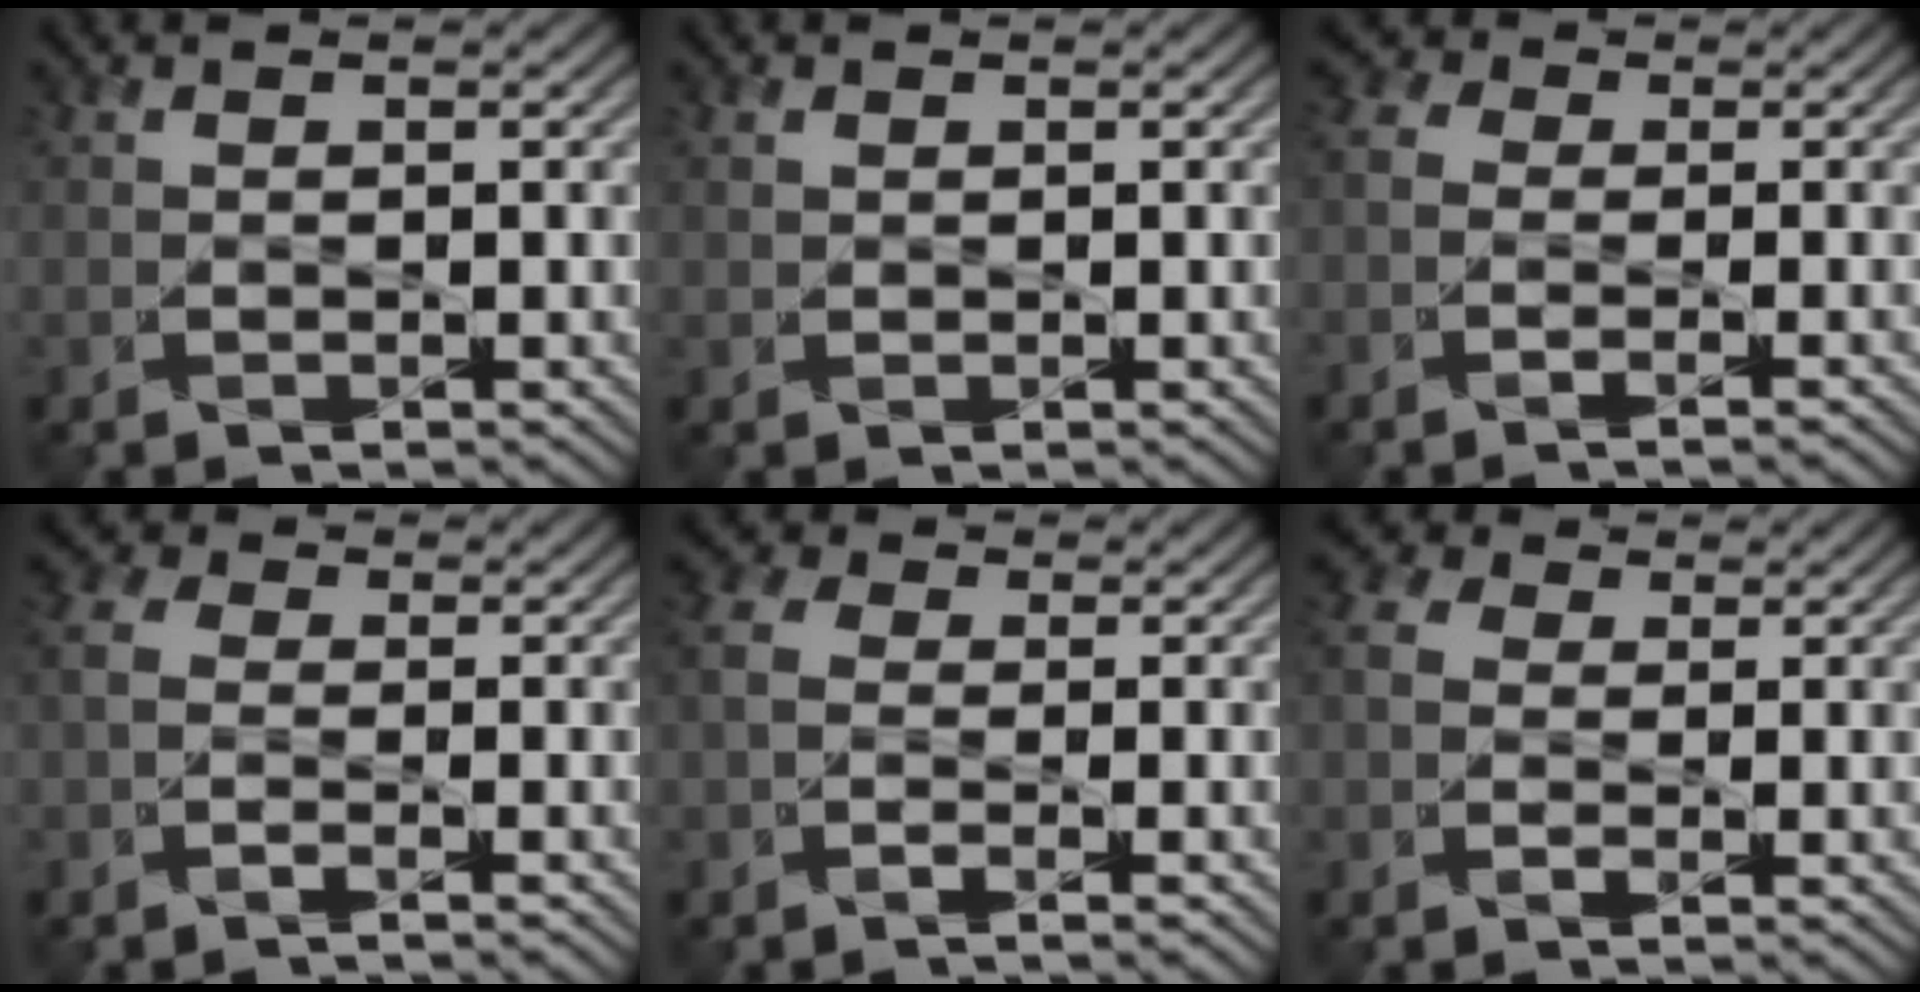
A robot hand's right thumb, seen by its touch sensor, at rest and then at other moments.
{"total": 0.8, "force": [0.4, 0.5, 0.3], "torque": [-0.011, -0.001, 0.009]}
{"total": 3.4, "force": [-1.2, 2.1, 2.4], "torque": [-0.049, 0.000, -0.033]}
{"total": 2.8, "force": [-1.3, 1.4, 2.0], "torque": [-0.054, 0.002, -0.040]}
{"total": 3.2, "force": [-1.2, 1.5, 2.6], "torque": [-0.067, 0.001, -0.034]}
{"total": 3.5, "force": [-0.4, 2.6, 2.3], "torque": [-0.059, 0.002, -0.020]}